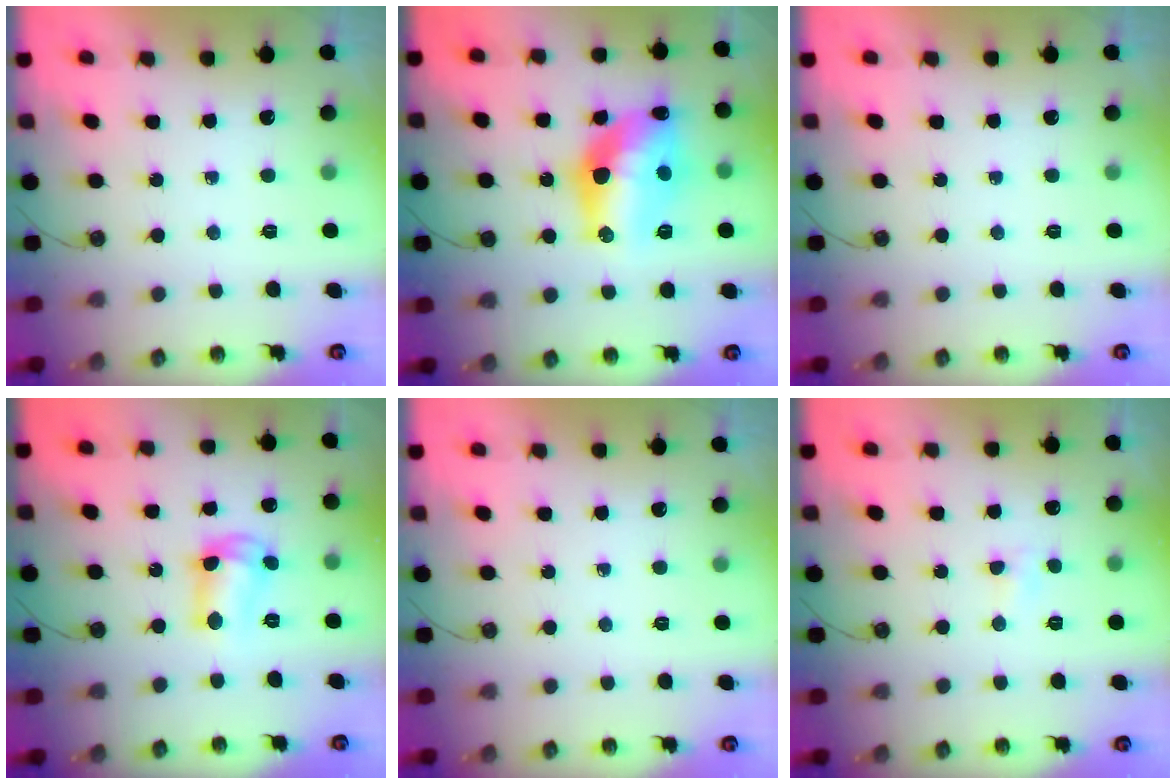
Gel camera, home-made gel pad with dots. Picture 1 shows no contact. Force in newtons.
{"total": 16.9, "press": 16.4, "slide": 4.2}
{"total": 0.0}
{"total": 9.5, "press": 9.5, "slide": 0.4}
{"total": 0.0}
{"total": 2.9, "press": 2.9, "slide": 0.4}